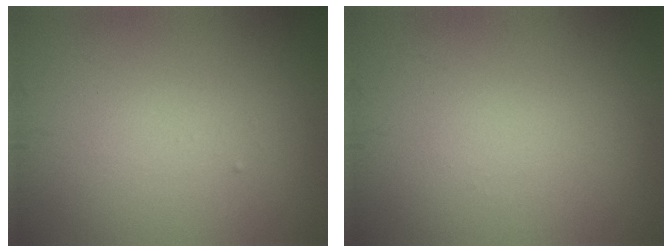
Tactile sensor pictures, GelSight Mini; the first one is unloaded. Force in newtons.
{"total": 0.0}